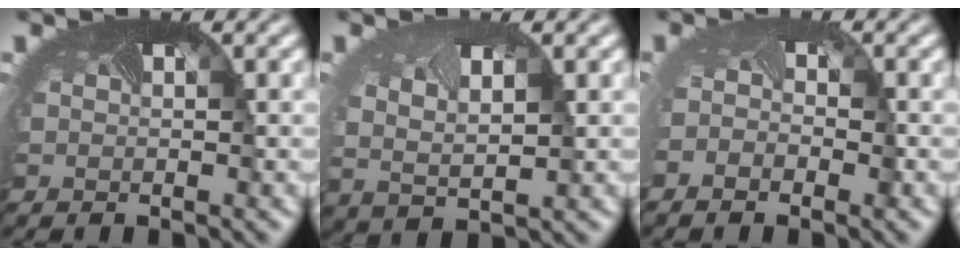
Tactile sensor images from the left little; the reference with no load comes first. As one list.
[{"total": 2.0, "force": [0.4, 1.0, 1.7], "torque": [-0.060, -0.014, 0.008]}, {"total": 1.7, "force": [-1.0, 0.9, 1.1], "torque": [-0.019, -0.014, -0.014]}]